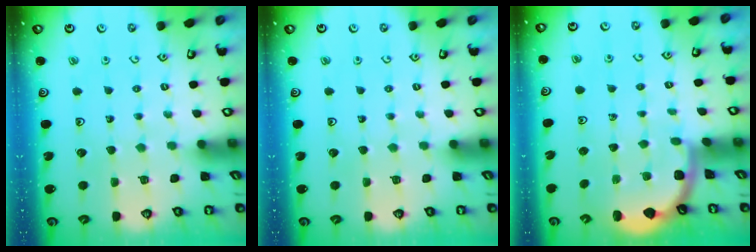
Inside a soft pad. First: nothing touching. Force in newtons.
{"total": 0.0}
{"total": 1.7, "press": 1.7, "slide": 0.0}